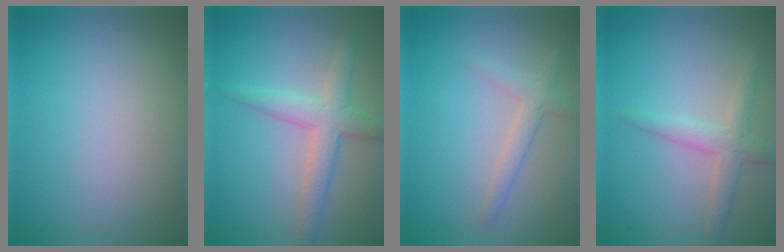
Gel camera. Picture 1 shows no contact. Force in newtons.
{"total": 3.6, "press": 3.6, "slide": 0.1}
{"total": 1.9, "press": 1.9, "slide": 0.1}
{"total": 2.6, "press": 2.5, "slide": 0.1}